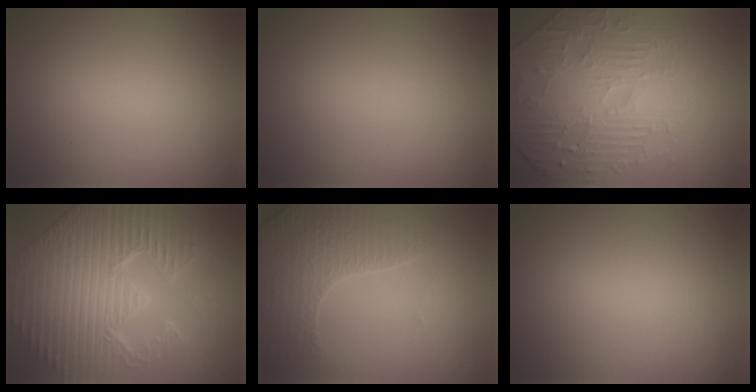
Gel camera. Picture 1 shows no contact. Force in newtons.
{"total": 0.0}
{"total": 4.7, "press": 4.7, "slide": 0.5}
{"total": 11.7, "press": 7.5, "slide": 9.0}
{"total": 4.0, "press": 3.9, "slide": 1.1}
{"total": 0.0}